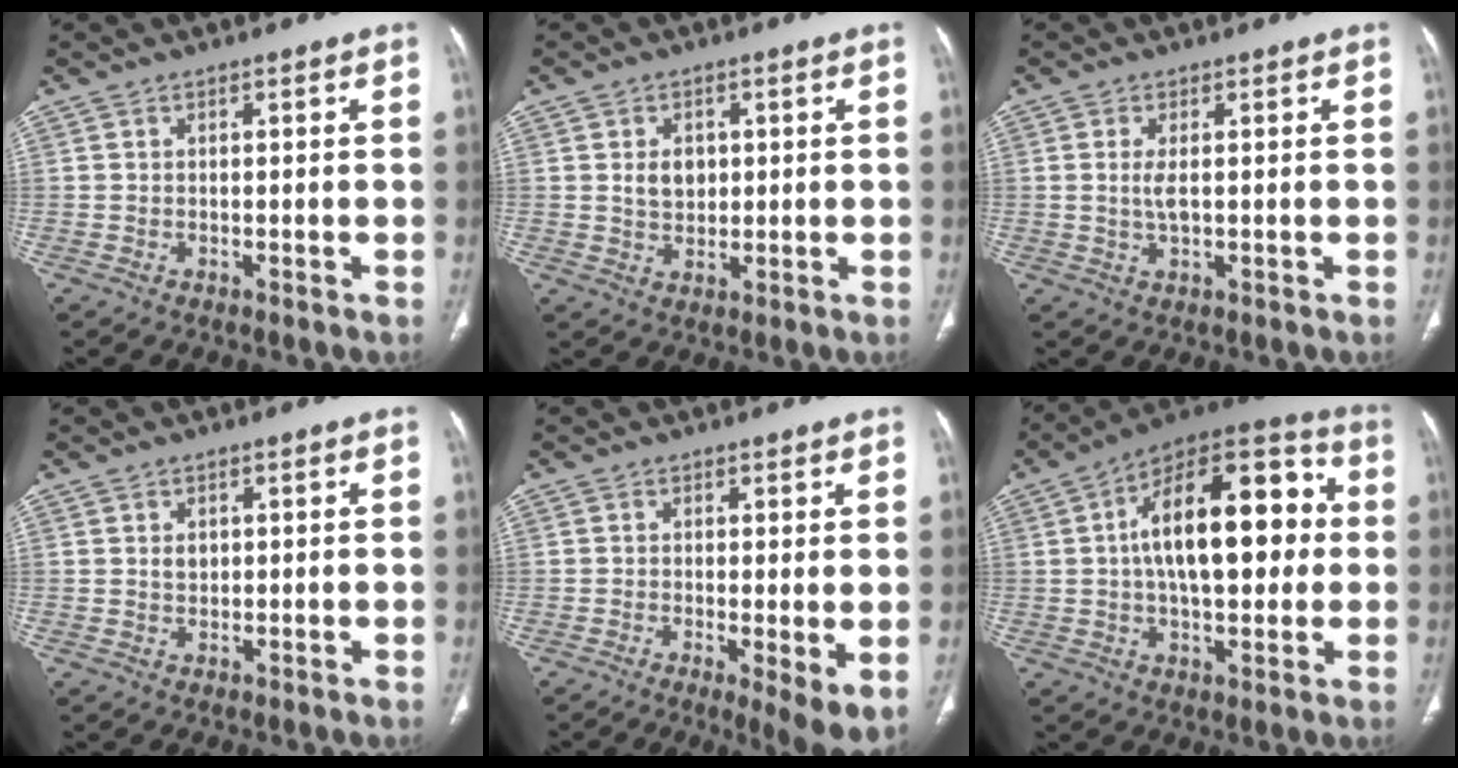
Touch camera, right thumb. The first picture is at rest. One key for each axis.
{"total": 4.3, "fx": 0.8, "fy": 3.3, "fz": 2.7, "tx": -0.026, "ty": -0.005, "tz": 0.017}
{"total": 2.8, "fx": 0.2, "fy": 1.0, "fz": 2.6, "tx": -0.063, "ty": -0.004, "tz": 0.007}
{"total": 1.7, "fx": 0.4, "fy": 1.3, "fz": 1.1, "tx": -0.010, "ty": -0.002, "tz": 0.009}
{"total": 6.8, "fx": -1.1, "fy": 1.6, "fz": 6.6, "tx": -0.104, "ty": -0.024, "tz": -0.018}
{"total": 21.9, "fx": 2.2, "fy": 10.7, "fz": 19.0, "tx": -0.267, "ty": 0.032, "tz": 0.026}